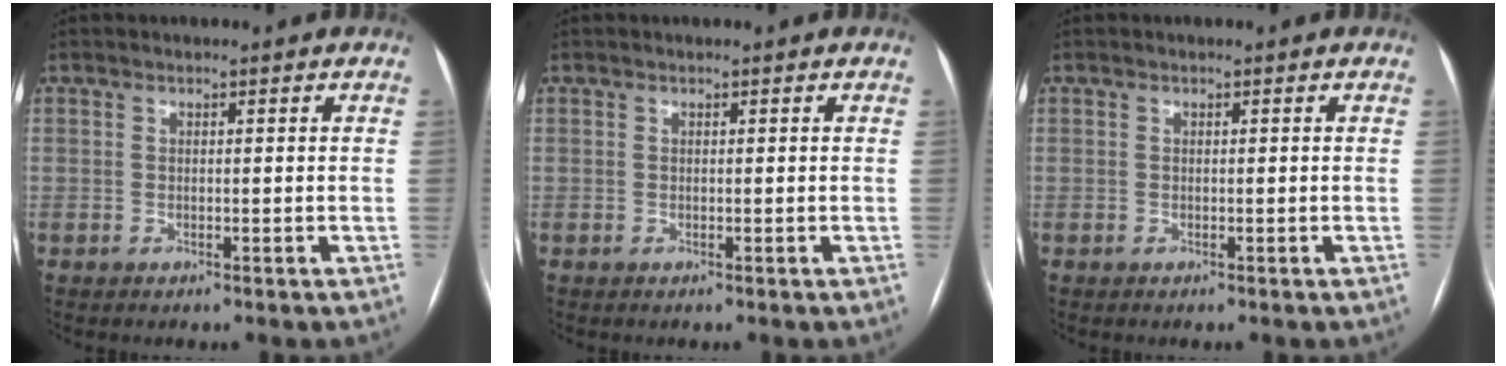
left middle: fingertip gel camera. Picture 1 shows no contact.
{"total": 0.0}
{"total": 0.0}